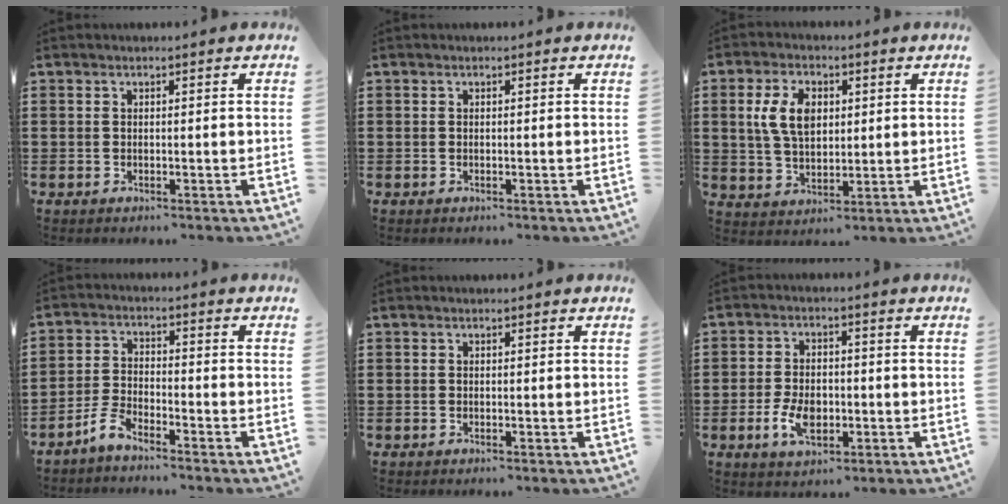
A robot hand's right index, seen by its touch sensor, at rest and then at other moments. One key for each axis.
{"total": 0.0}
{"total": 7.5, "fx": 1.7, "fy": 4.7, "fz": 5.5, "tx": -0.135, "ty": 0.012, "tz": 0.024}
{"total": 3.8, "fx": -3.5, "fy": 0.6, "fz": 1.4, "tx": -0.048, "ty": 0.003, "tz": -0.075}
{"total": 0.0}
{"total": 5.7, "fx": -1.6, "fy": 3.5, "fz": 4.2, "tx": -0.095, "ty": 0.003, "tz": -0.032}